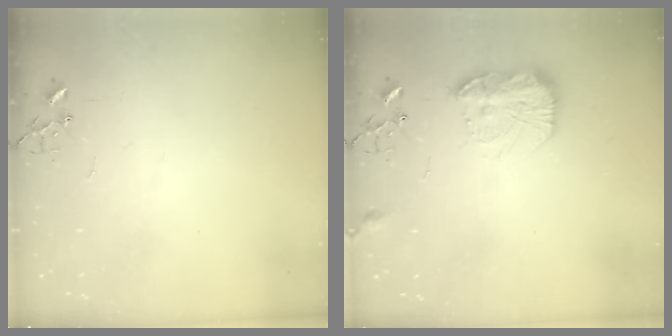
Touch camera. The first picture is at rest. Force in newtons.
{"total": 13.9, "press": 13.8, "slide": 0.8}